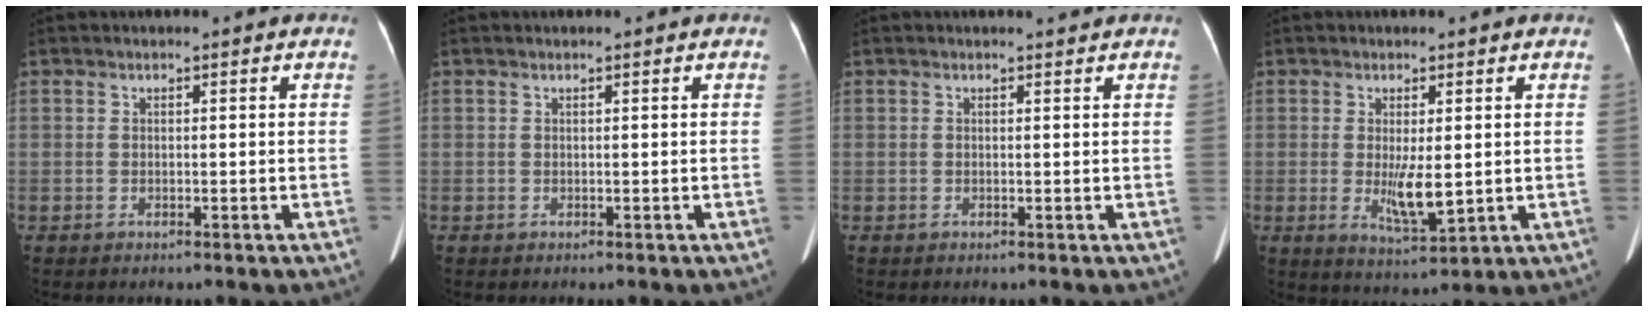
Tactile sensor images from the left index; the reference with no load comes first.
{"total": 0.0}
{"total": 0.7, "force": [0.6, -0.2, 0.1], "torque": [-0.006, -0.005, 0.011]}
{"total": 5.2, "force": [0.0, 1.2, 5.1], "torque": [-0.091, -0.017, 0.011]}